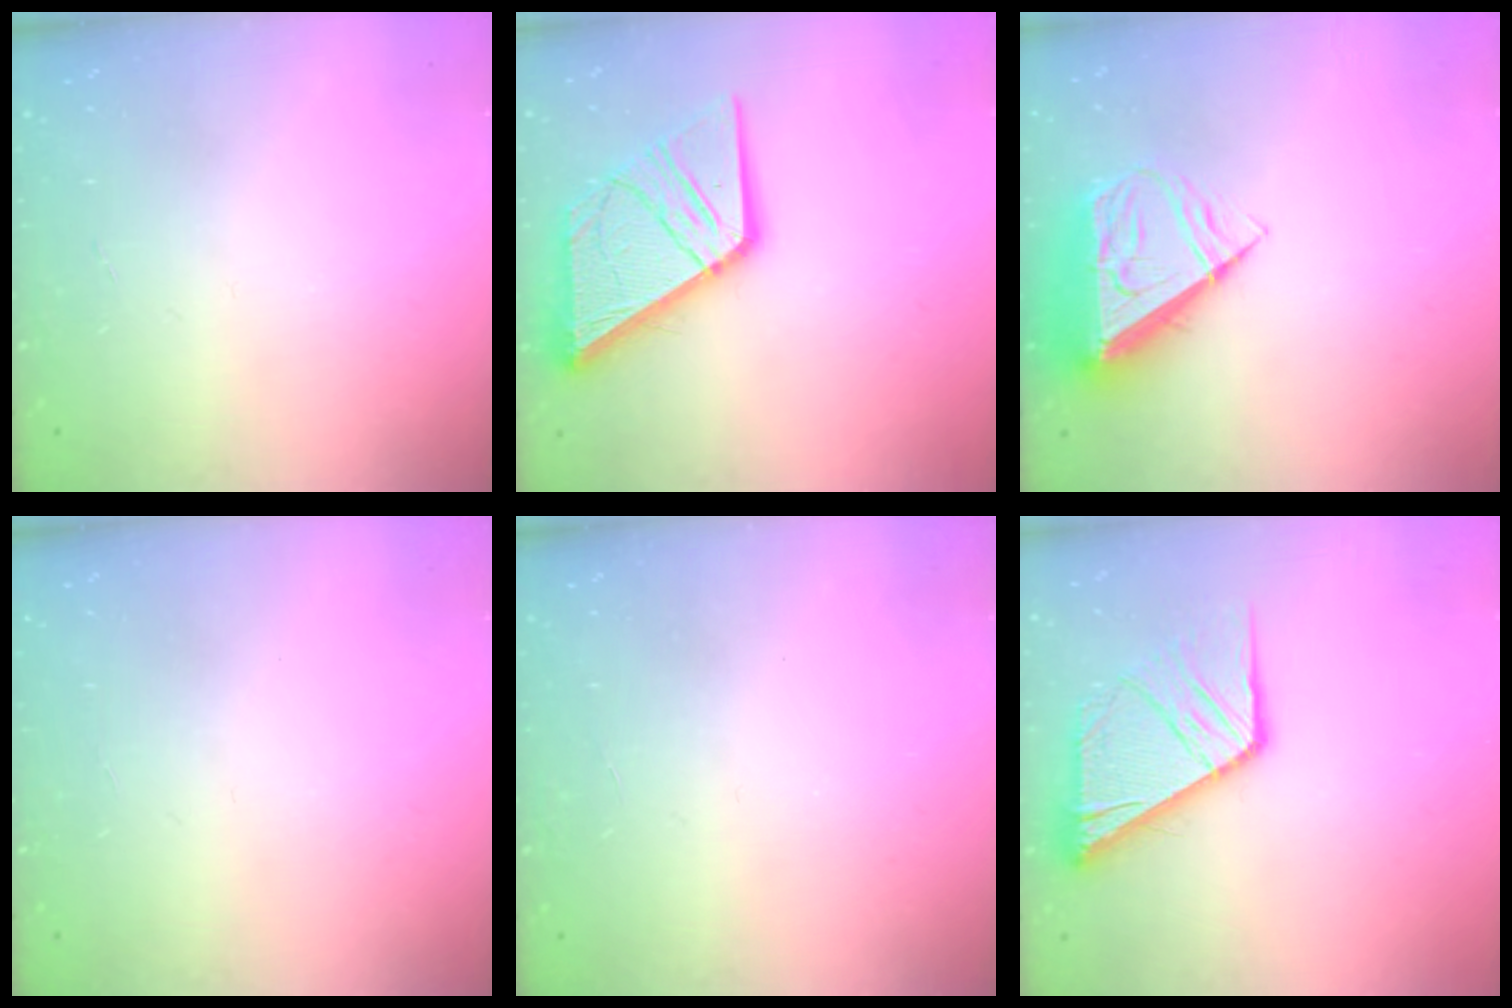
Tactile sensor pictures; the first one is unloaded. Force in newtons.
{"total": 17.1, "press": 17.0, "slide": 2.0}
{"total": 10.5, "press": 10.4, "slide": 1.4}
{"total": 0.0}
{"total": 0.0}
{"total": 14.0, "press": 13.9, "slide": 1.5}